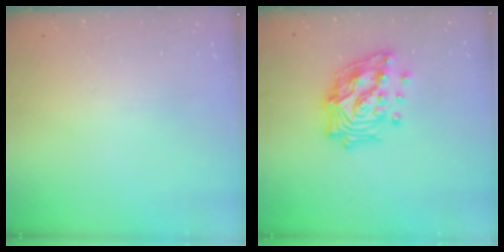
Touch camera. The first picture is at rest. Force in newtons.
{"total": 18.9, "press": 18.7, "slide": 2.6}